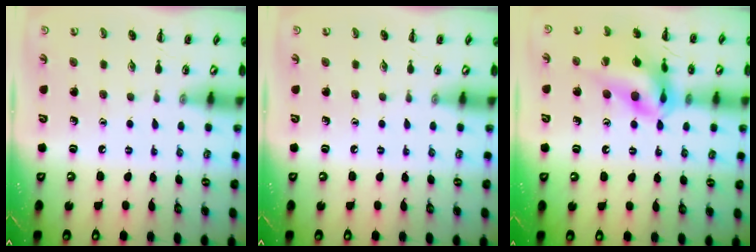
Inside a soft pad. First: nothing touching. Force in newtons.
{"total": 0.0}
{"total": 14.3, "press": 13.9, "slide": 3.4}